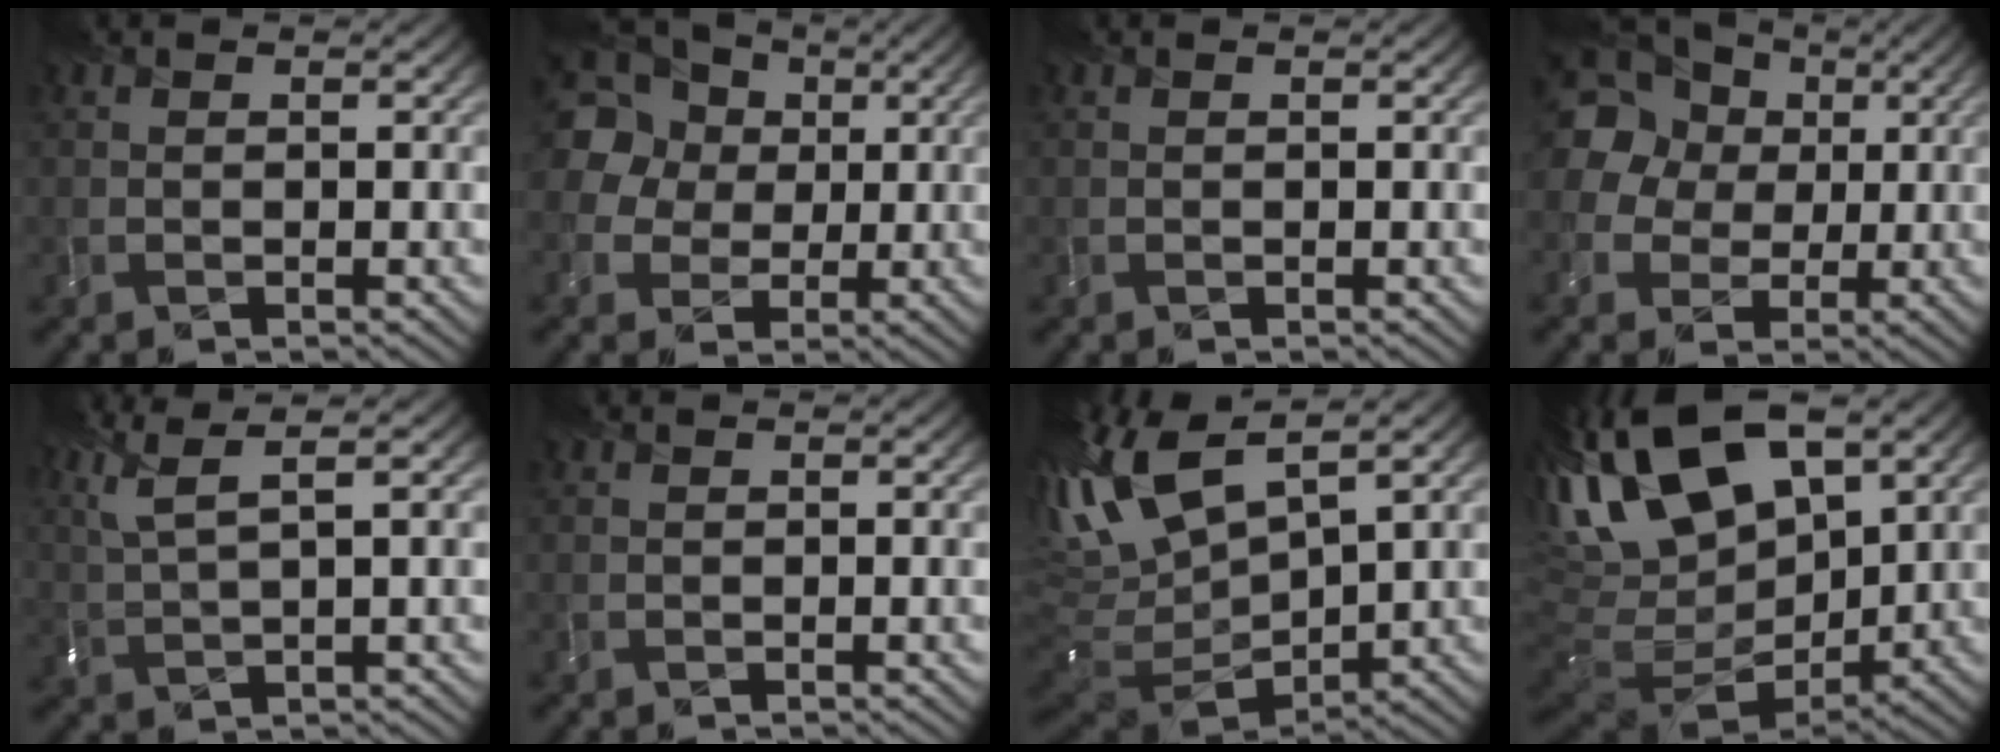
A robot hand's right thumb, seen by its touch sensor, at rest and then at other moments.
{"total": 14.6, "force": [4.0, 12.6, 6.3], "torque": [-0.202, 0.026, 0.062]}
{"total": 0.0}
{"total": 16.4, "force": [4.4, 14.2, 7.0], "torque": [-0.213, 0.022, 0.060]}
{"total": 5.7, "force": [3.2, 1.3, 4.6], "torque": [-0.101, 0.016, 0.070]}
{"total": 0.0}
{"total": 15.4, "force": [3.8, 7.0, 13.1], "torque": [-0.292, -0.001, 0.085]}
{"total": 19.3, "force": [5.8, 10.8, 14.9], "torque": [-0.304, 0.016, 0.123]}